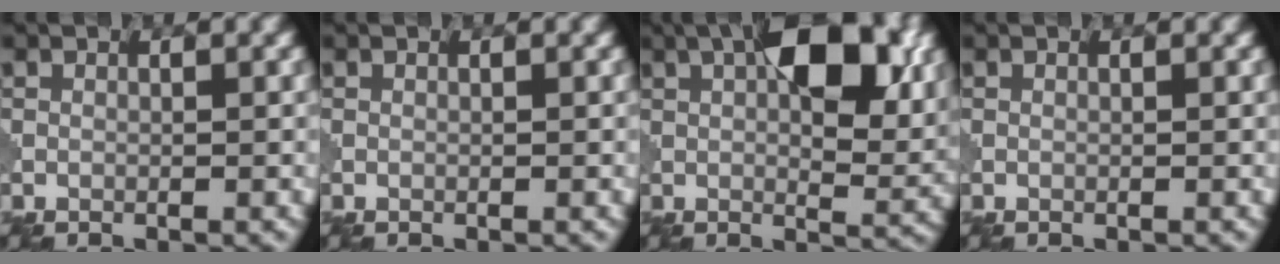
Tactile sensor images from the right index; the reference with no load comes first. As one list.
[{"total": 0.0}, {"total": 10.6, "force": [4.0, 4.8, 8.5], "torque": [-0.115, 0.000, 0.057]}, {"total": 0.0}]